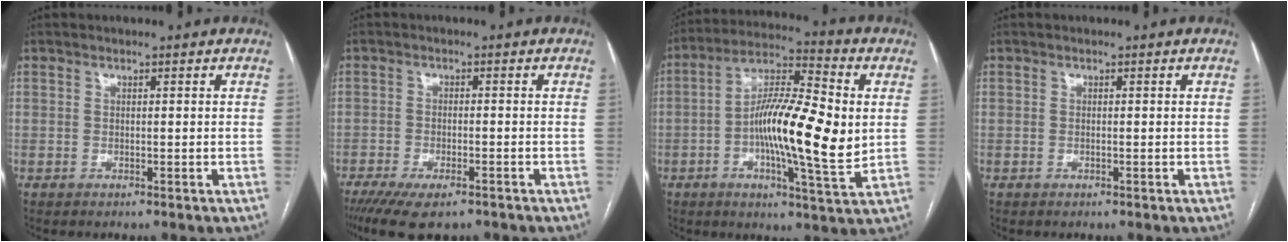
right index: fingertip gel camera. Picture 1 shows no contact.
{"total": 9.4, "force": [-6.9, 3.0, 5.7], "torque": [-0.089, -0.015, -0.106]}
{"total": 16.6, "force": [-0.4, 3.0, 16.3], "torque": [-0.285, 0.011, -0.016]}
{"total": 0.0}